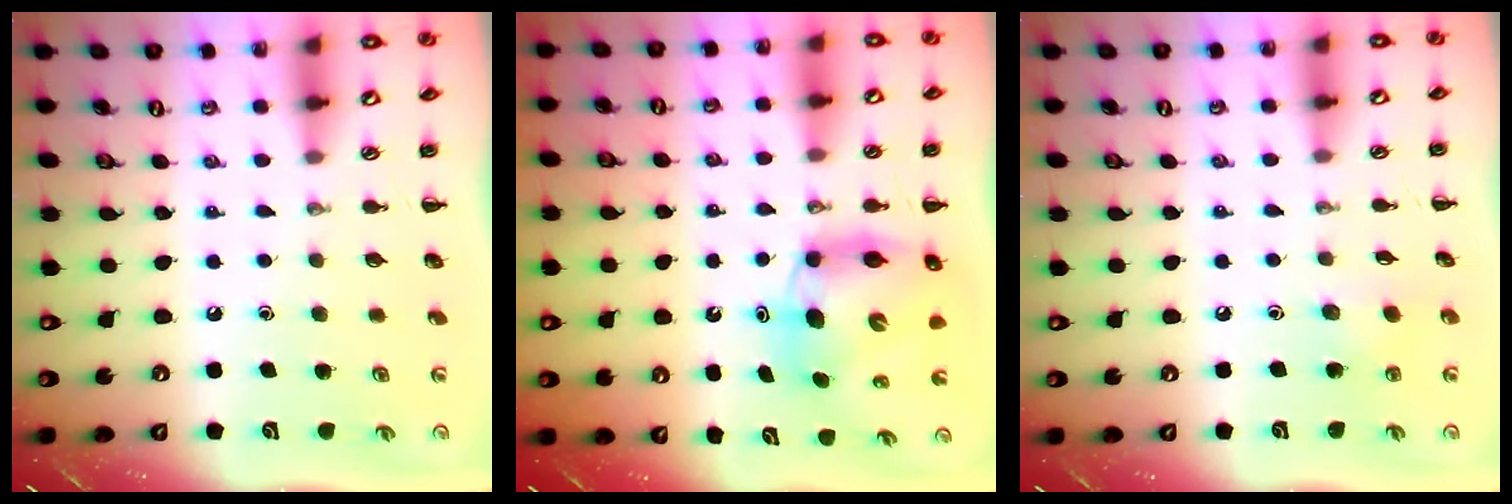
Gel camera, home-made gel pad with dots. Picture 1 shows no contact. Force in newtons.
{"total": 8.7, "press": 8.5, "slide": 2.1}
{"total": 3.6, "press": 3.4, "slide": 1.2}